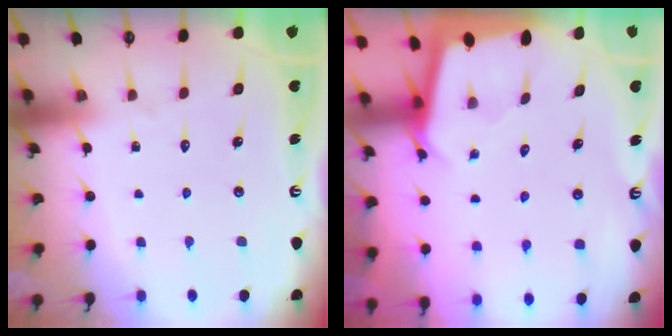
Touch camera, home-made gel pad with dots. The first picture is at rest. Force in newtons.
{"total": 2.5, "press": 2.5, "slide": 0.1}